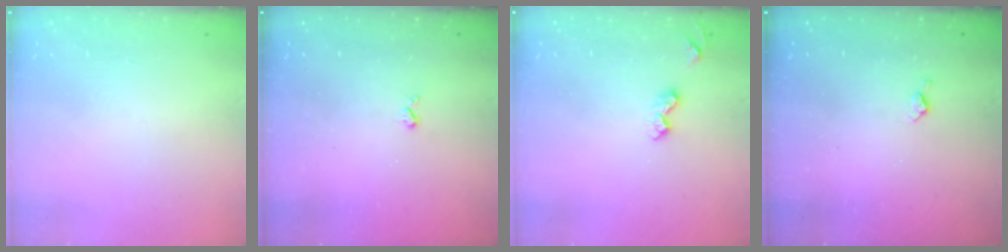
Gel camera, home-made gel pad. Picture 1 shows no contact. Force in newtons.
{"total": 3.3, "press": 3.3, "slide": 0.5}
{"total": 4.4, "press": 4.3, "slide": 0.7}
{"total": 3.8, "press": 3.7, "slide": 0.7}